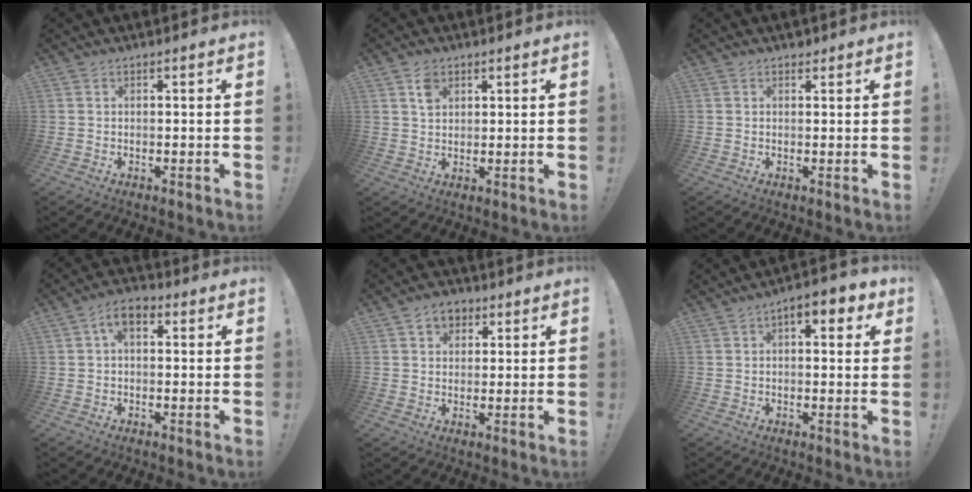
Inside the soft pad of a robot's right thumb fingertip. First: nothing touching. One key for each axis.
{"total": 4.0, "fx": 2.0, "fy": 2.7, "fz": 2.1, "tx": -0.027, "ty": -0.005, "tz": 0.035}
{"total": 1.1, "fx": 0.9, "fy": 0.6, "fz": 0.1, "tx": 0.006, "ty": -0.005, "tz": 0.017}
{"total": 5.6, "fx": 1.4, "fy": 3.2, "fz": 4.3, "tx": -0.068, "ty": 0.003, "tz": 0.027}
{"total": 6.1, "fx": 3.0, "fy": 4.7, "fz": 2.5, "tx": -0.033, "ty": -0.006, "tz": 0.054}
{"total": 6.5, "fx": 2.7, "fy": 2.9, "fz": 5.1, "tx": -0.050, "ty": -0.011, "tz": 0.038}